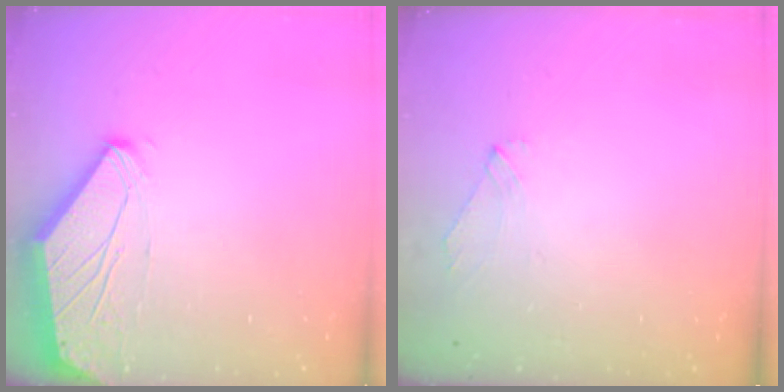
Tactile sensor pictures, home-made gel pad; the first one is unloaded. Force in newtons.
{"total": 2.7, "press": 2.6, "slide": 0.5}